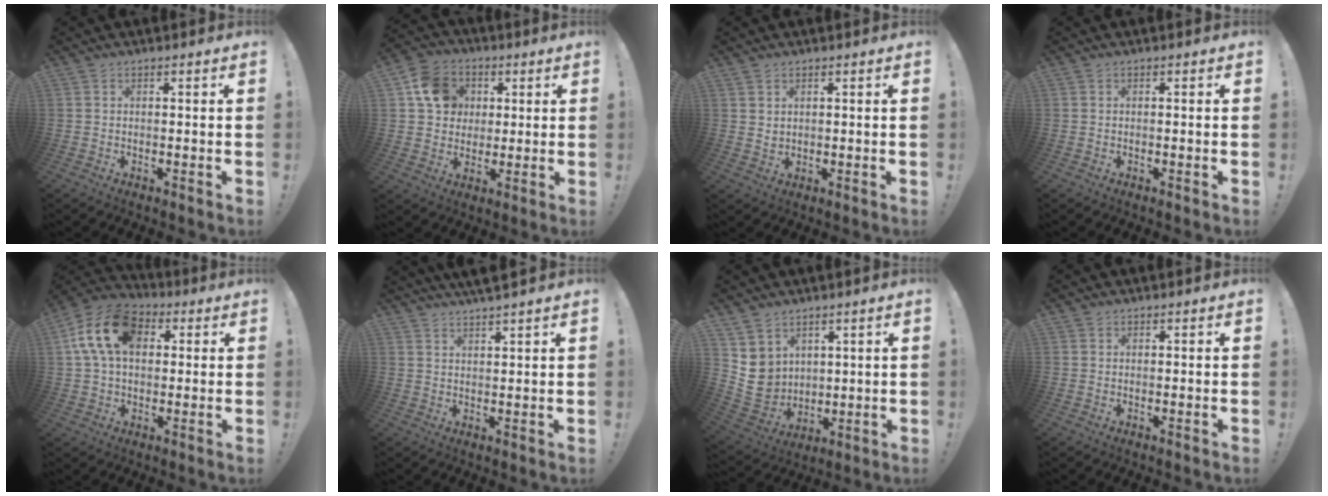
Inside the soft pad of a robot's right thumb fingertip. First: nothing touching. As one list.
[{"total": 12.5, "force": [3.8, 10.8, 5.1], "torque": [-0.063, -0.003, 0.079]}, {"total": 2.4, "force": [1.5, 1.7, 0.7], "torque": [-0.001, -0.010, 0.025]}, {"total": 0.0}, {"total": 16.2, "force": [4.1, 11.1, 11.1], "torque": [-0.190, 0.009, 0.078]}, {"total": 4.2, "force": [3.8, -0.2, 1.8], "torque": [-0.035, -0.022, 0.068]}, {"total": 8.5, "force": [4.0, 7.3, 1.9], "torque": [-0.041, -0.039, 0.085]}, {"total": 0.7, "force": [0.6, 0.3, 0.1], "torque": [0.005, -0.004, 0.011]}]